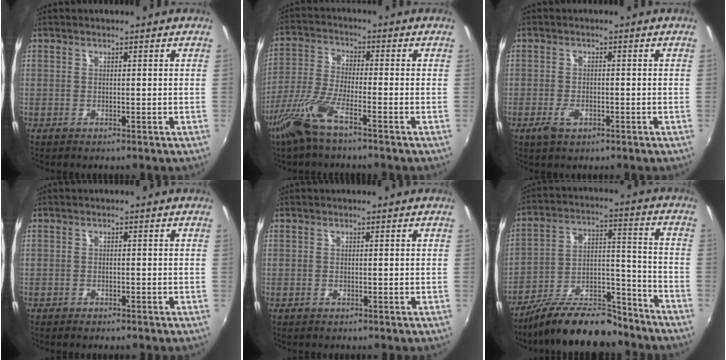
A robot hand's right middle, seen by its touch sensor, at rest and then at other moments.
{"total": 9.5, "force": [-6.1, 1.6, 7.1], "torque": [-0.158, -0.013, -0.124]}
{"total": 3.2, "force": [-1.6, 1.7, 2.1], "torque": [-0.047, -0.006, -0.029]}
{"total": 1.4, "force": [-1.2, 0.5, 0.5], "torque": [-0.013, -0.005, -0.018]}
{"total": 0.0}
{"total": 18.7, "force": [-15.3, 5.6, 9.2], "torque": [-0.162, 0.010, -0.238]}